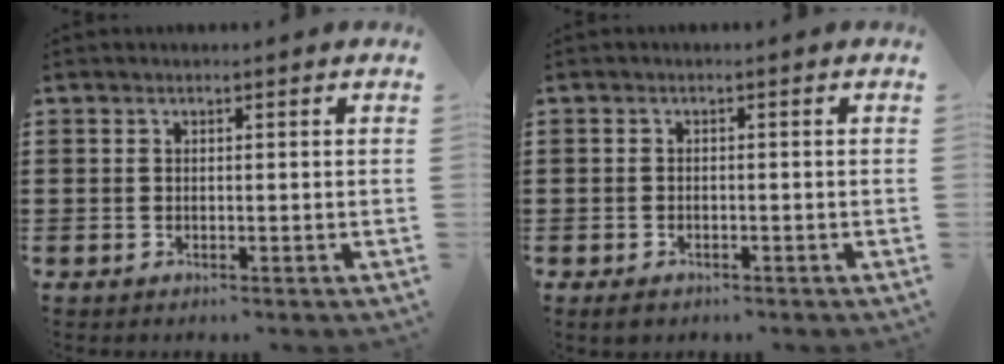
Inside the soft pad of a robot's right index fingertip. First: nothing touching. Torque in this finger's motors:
{"motor_torque": [1.28, 0.85, 0.17, 0.01]}